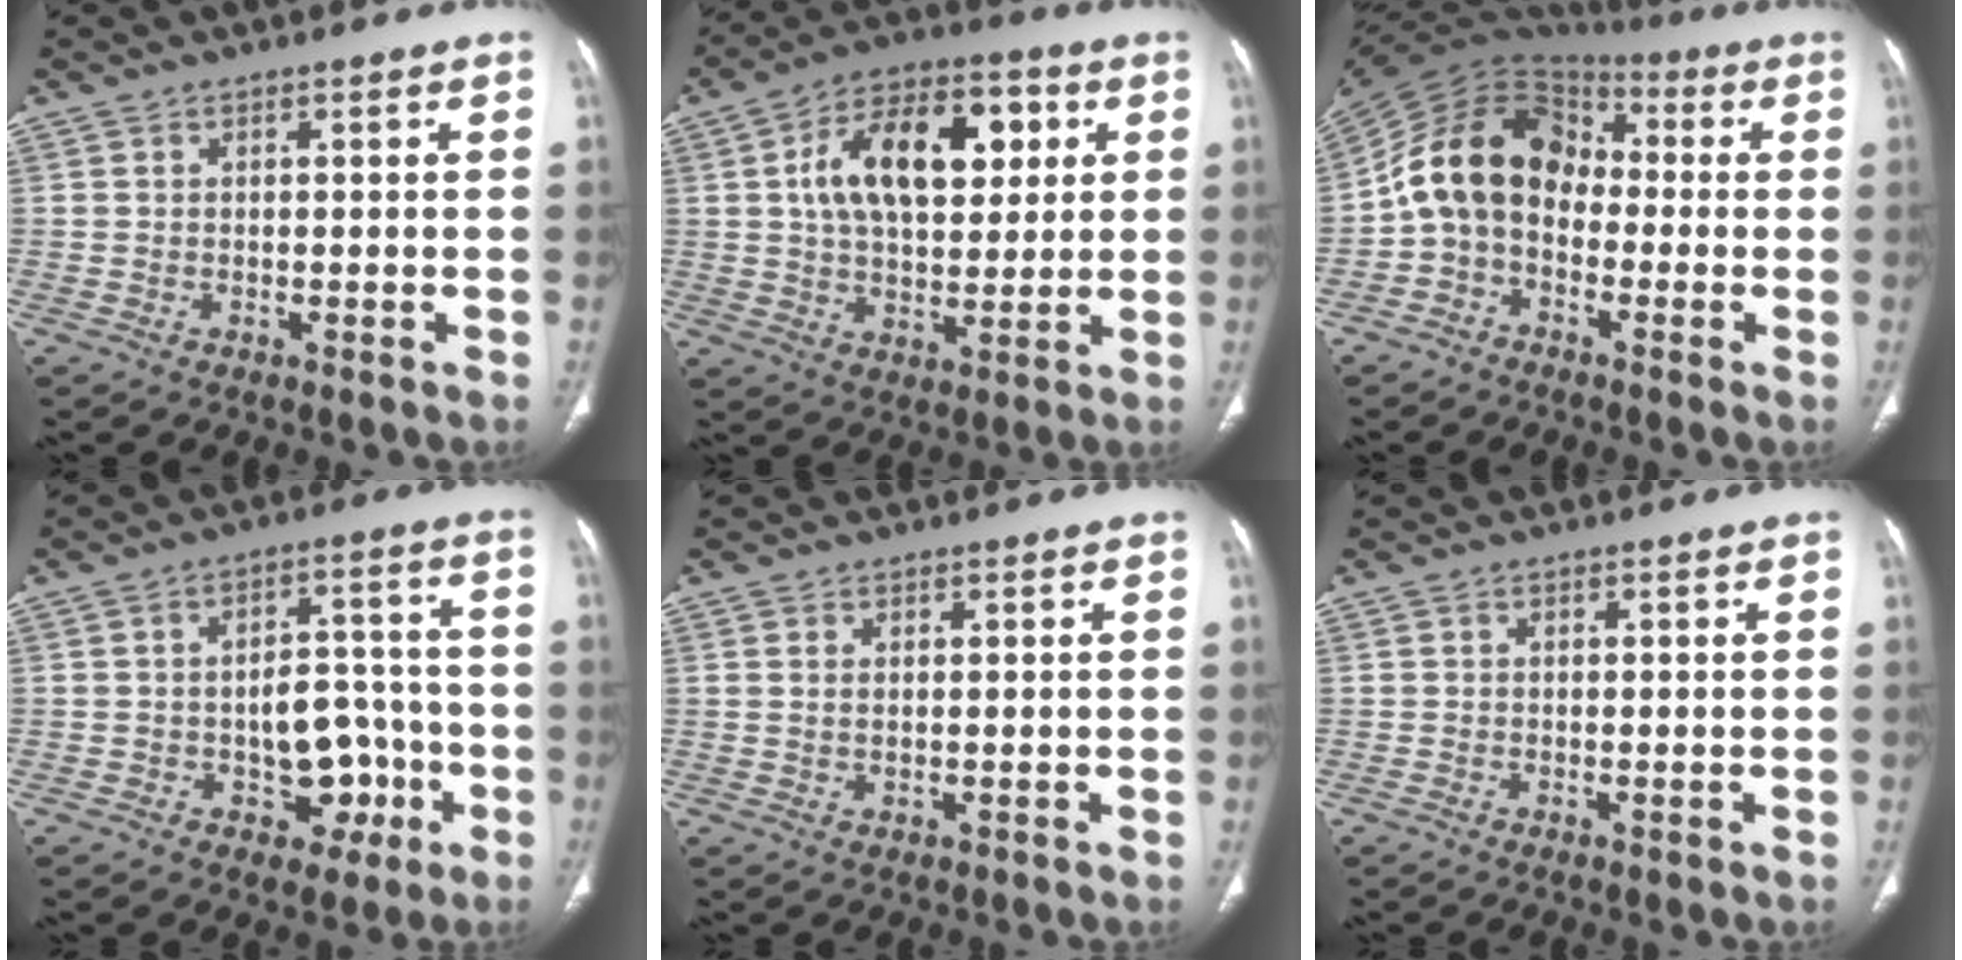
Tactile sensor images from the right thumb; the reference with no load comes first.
{"total": 18.2, "force": [4.5, 10.4, 14.2], "torque": [-0.204, 0.011, 0.072]}
{"total": 14.1, "force": [-1.7, 10.6, 9.0], "torque": [-0.143, 0.061, -0.047]}
{"total": 10.1, "force": [-3.1, 6.9, 6.6], "torque": [-0.054, 0.041, -0.036]}
{"total": 1.1, "force": [0.3, 0.5, 0.9], "torque": [-0.023, -0.001, 0.010]}
{"total": 0.6, "force": [-0.2, 0.3, 0.4], "torque": [-0.008, -0.001, -0.004]}